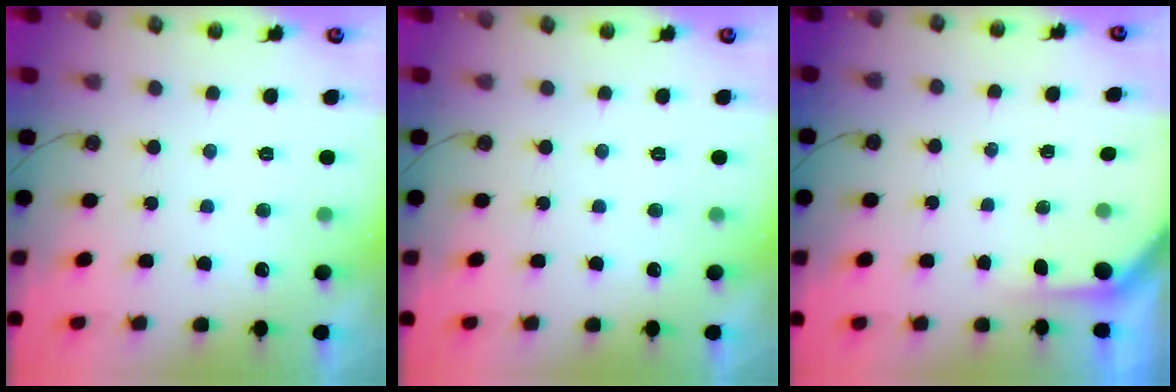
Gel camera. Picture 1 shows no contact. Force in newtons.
{"total": 0.0}
{"total": 1.9, "press": 1.9, "slide": 0.2}